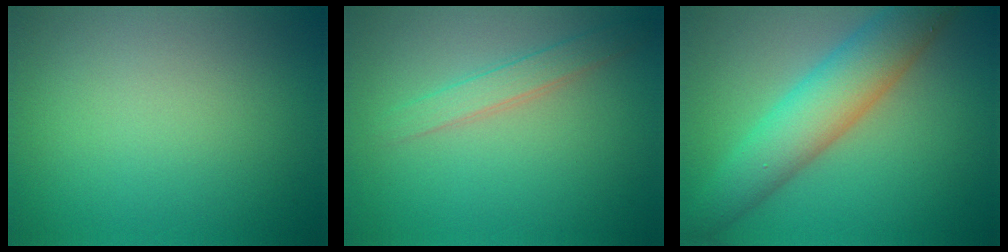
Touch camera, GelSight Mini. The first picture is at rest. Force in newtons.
{"total": 2.1, "press": 2.1, "slide": 0.0}
{"total": 7.0, "press": 7.0, "slide": 0.2}